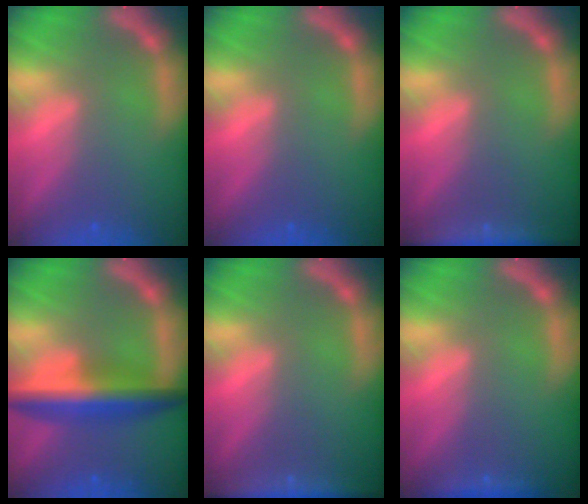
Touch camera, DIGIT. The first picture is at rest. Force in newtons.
{"total": 0.0}
{"total": 5.5}
{"total": 7.0}
{"total": 5.5}
{"total": 1.4}